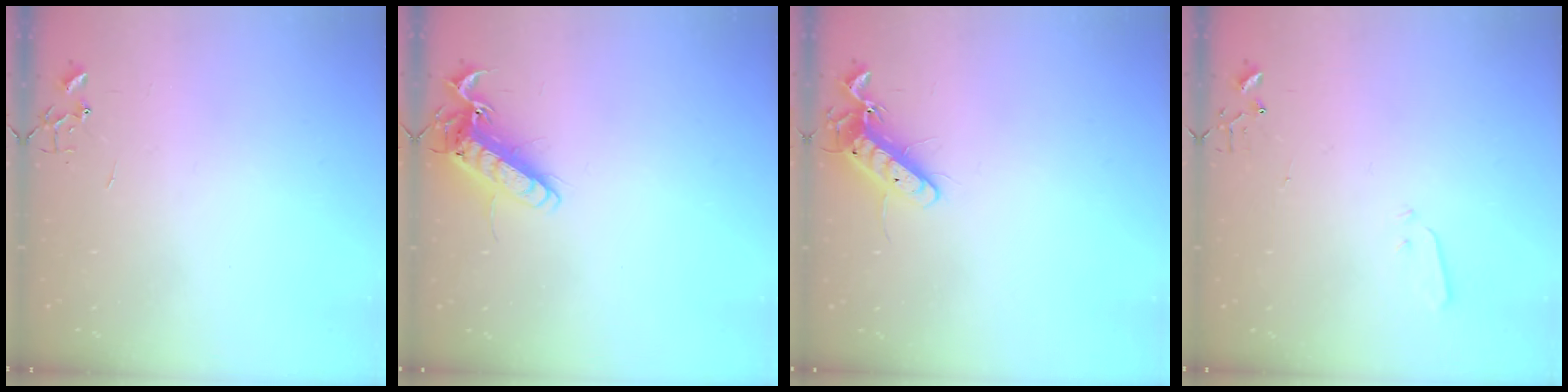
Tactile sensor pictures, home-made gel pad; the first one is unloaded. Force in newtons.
{"total": 14.6, "press": 14.4, "slide": 2.0}
{"total": 12.2, "press": 12.1, "slide": 1.0}
{"total": 3.0, "press": 2.9, "slide": 0.7}